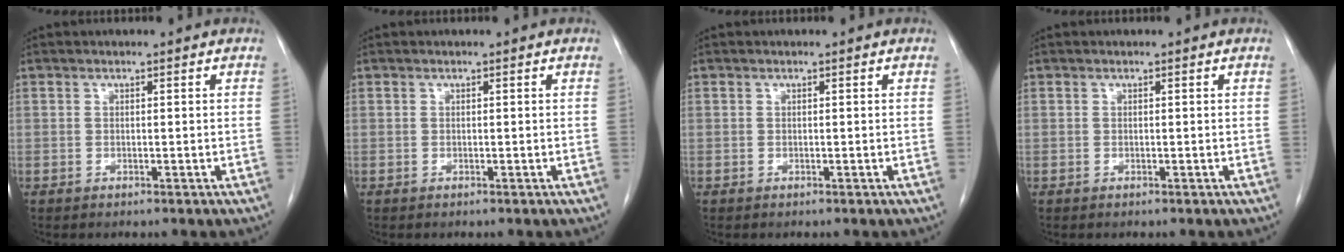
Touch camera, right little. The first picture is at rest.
{"total": 0.0}
{"total": 0.0}
{"total": 0.0}